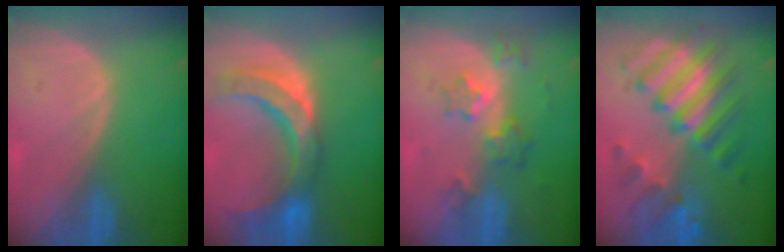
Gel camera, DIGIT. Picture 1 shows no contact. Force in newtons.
{"total": 10.9, "press": 9.4, "slide": 5.4}
{"total": 6.1, "press": 5.4, "slide": 2.8}
{"total": 10.3, "press": 10.3, "slide": 0.8}